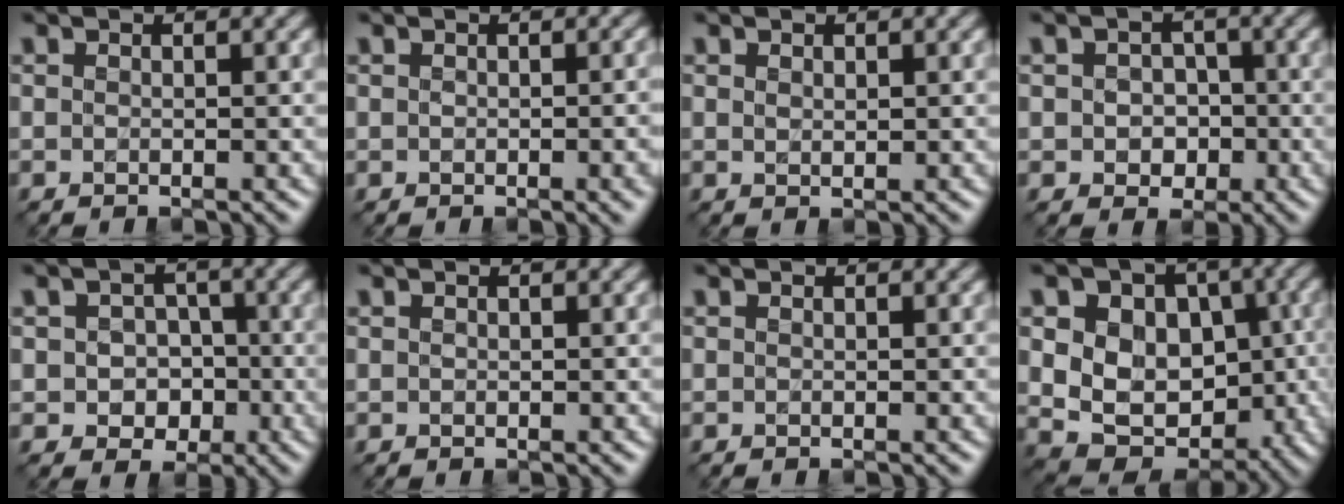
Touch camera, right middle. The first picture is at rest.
{"total": 2.7, "force": [-0.4, 1.2, 2.3], "torque": [-0.029, -0.008, -0.004]}
{"total": 0.7, "force": [0.3, 0.4, 0.5], "torque": [-0.010, -0.001, 0.008]}
{"total": 2.8, "force": [-0.4, 2.4, 1.4], "torque": [-0.014, -0.003, -0.011]}
{"total": 3.4, "force": [-0.6, 3.0, 1.6], "torque": [-0.010, -0.001, -0.014]}
{"total": 0.0}
{"total": 0.0}
{"total": 11.4, "force": [1.3, 8.9, 7.0], "torque": [-0.098, 0.028, 0.015]}